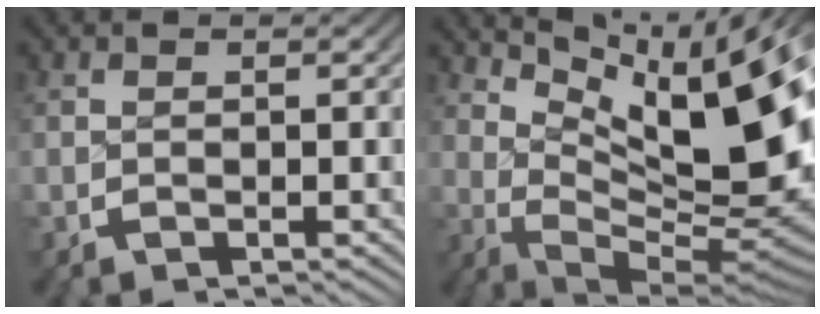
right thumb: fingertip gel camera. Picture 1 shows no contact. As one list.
[{"total": 16.9, "force": [0.7, 9.7, 13.8], "torque": [-0.210, -0.042, 0.025]}]